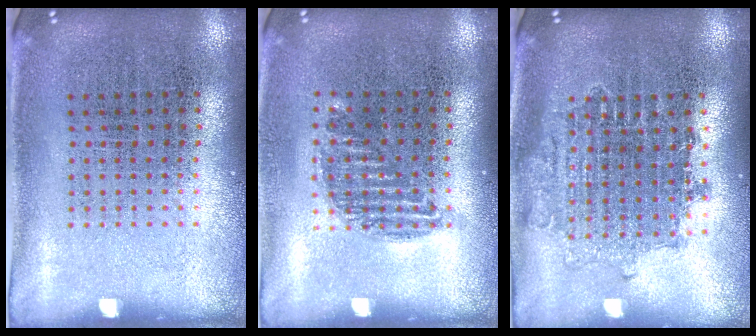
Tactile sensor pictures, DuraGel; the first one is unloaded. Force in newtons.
{"total": 0.9, "press": 0.8, "slide": 0.4}
{"total": 1.6, "press": 1.4, "slide": 0.7}